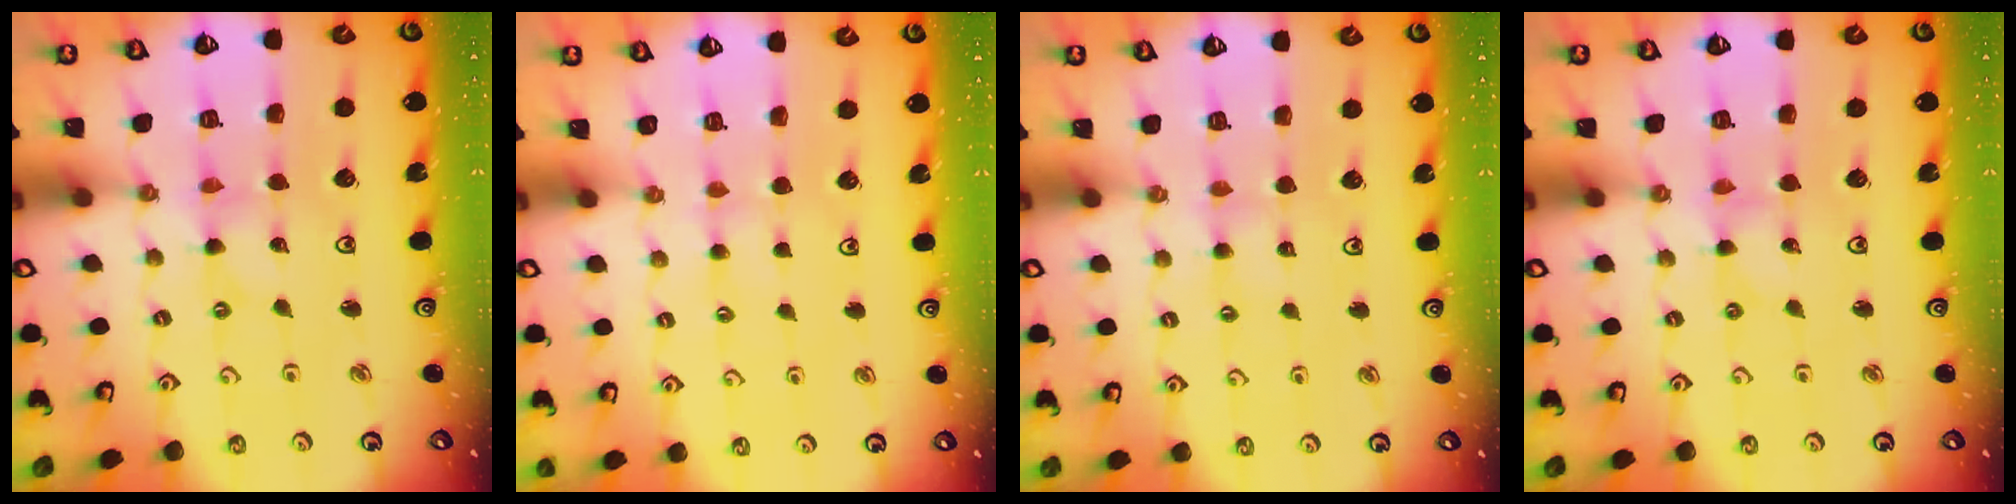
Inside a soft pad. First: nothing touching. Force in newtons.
{"total": 2.2, "press": 2.2, "slide": 0.4}
{"total": 2.3, "press": 2.3, "slide": 0.4}
{"total": 0.0}